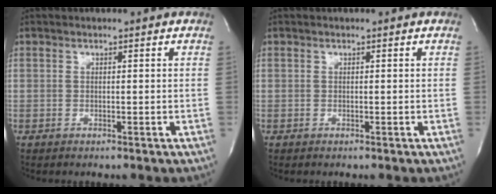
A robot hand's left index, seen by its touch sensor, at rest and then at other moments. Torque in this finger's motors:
{"motor_torque": [-0.04, 0.06, -0.02, 0.00]}